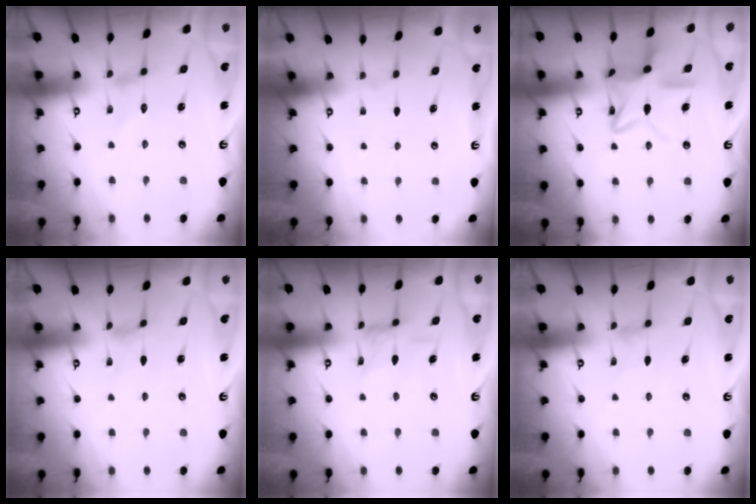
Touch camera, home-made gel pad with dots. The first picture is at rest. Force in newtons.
{"total": 0.0}
{"total": 13.9, "press": 13.9, "slide": 1.2}
{"total": 0.0}
{"total": 2.5, "press": 2.4, "slide": 0.4}
{"total": 0.9, "press": 0.8, "slide": 0.3}